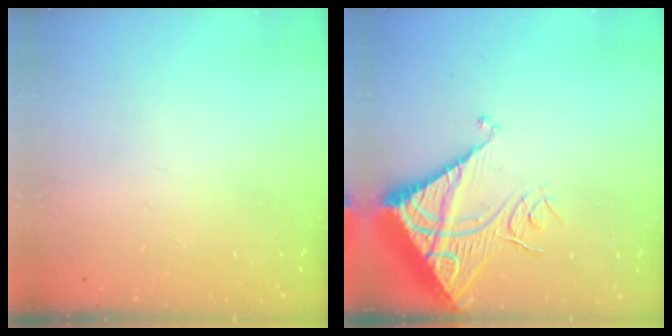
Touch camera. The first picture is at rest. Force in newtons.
{"total": 13.8, "press": 13.7, "slide": 1.3}